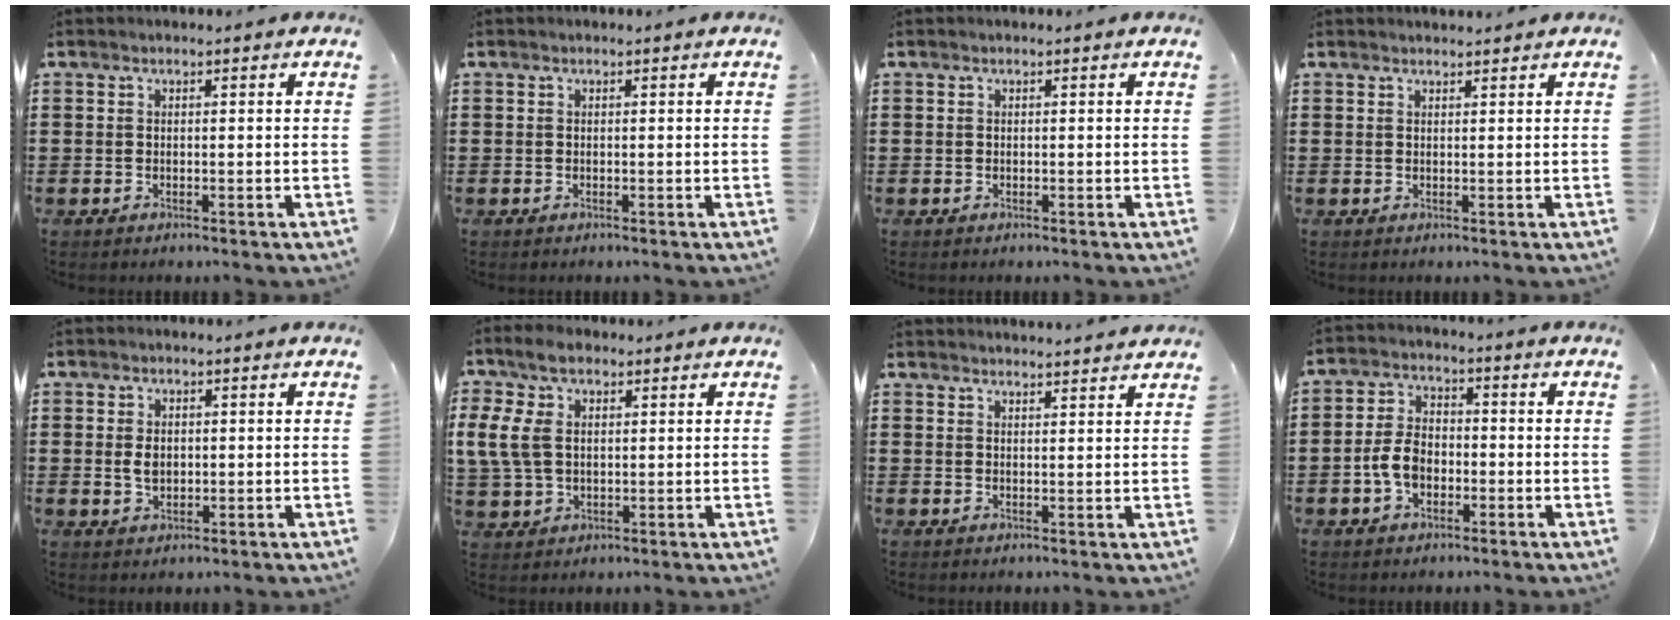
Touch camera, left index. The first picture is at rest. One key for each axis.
{"total": 0.0}
{"total": 0.0}
{"total": 1.0, "fx": 1.0, "fy": 0.0, "fz": 0.1, "tx": -0.004, "ty": -0.002, "tz": 0.019}
{"total": 2.8, "fx": 0.1, "fy": 1.8, "fz": 2.1, "tx": -0.051, "ty": 0.002, "tz": 0.000}
{"total": 8.0, "fx": 3.2, "fy": 5.0, "fz": 5.4, "tx": -0.145, "ty": 0.010, "tz": 0.053}
{"total": 2.1, "fx": 2.1, "fy": -0.2, "fz": -0.1, "tx": -0.005, "ty": -0.006, "tz": 0.041}
{"total": 5.7, "fx": -1.8, "fy": 3.7, "fz": 4.0, "tx": -0.100, "ty": 0.002, "tz": -0.040}